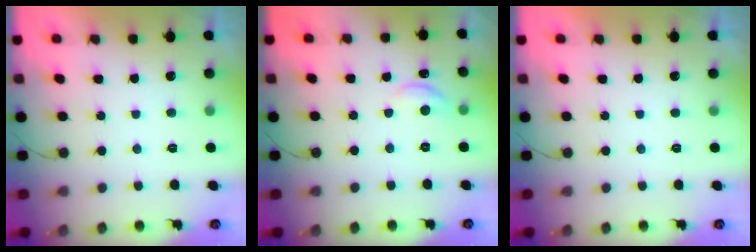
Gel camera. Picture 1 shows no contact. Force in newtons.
{"total": 7.0, "press": 7.0, "slide": 0.7}
{"total": 0.0}